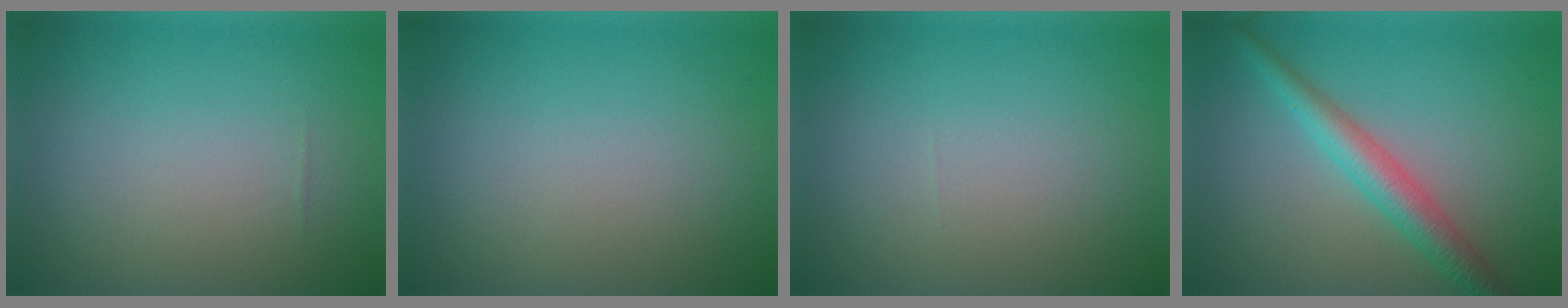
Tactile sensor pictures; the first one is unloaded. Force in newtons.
{"total": 0.0}
{"total": 0.0}
{"total": 3.9, "press": 3.9, "slide": 0.1}